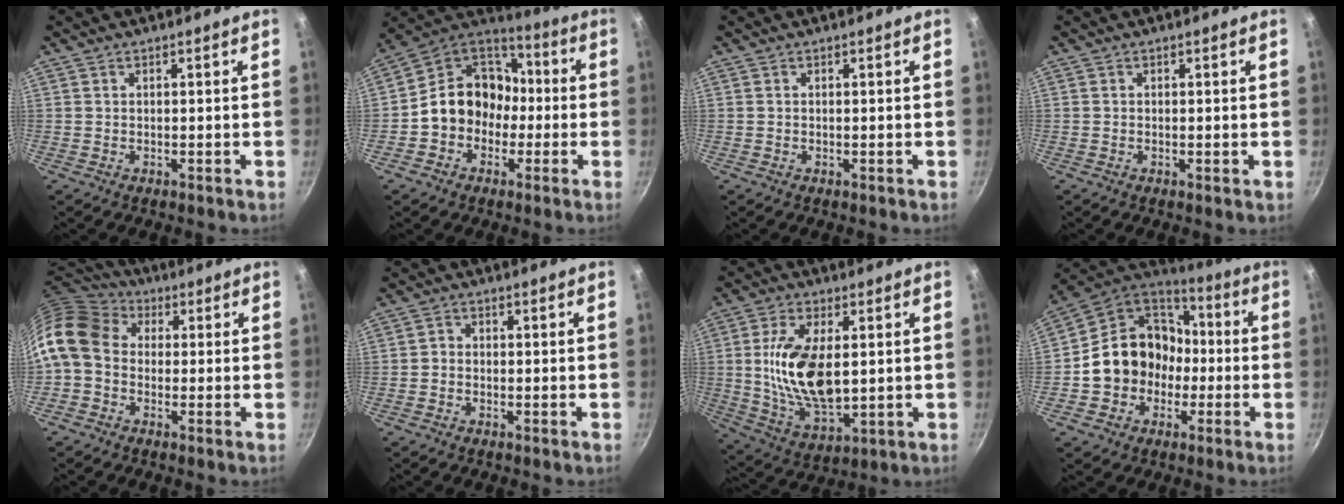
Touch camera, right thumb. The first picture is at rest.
{"total": 14.2, "force": [-2.1, 12.1, 7.2], "torque": [-0.071, 0.056, -0.054]}
{"total": 0.0}
{"total": 0.5, "force": [-0.1, 0.1, 0.5], "torque": [-0.008, -0.001, -0.003]}
{"total": 14.6, "force": [0.8, 11.6, 8.8], "torque": [-0.172, 0.038, -0.007]}
{"total": 1.6, "force": [-0.8, 1.2, 0.6], "torque": [-0.008, 0.009, -0.020]}
{"total": 15.6, "force": [1.6, 8.0, 13.4], "torque": [-0.241, -0.010, 0.039]}
{"total": 16.7, "force": [-2.2, 14.5, 7.9], "torque": [-0.104, 0.055, -0.037]}